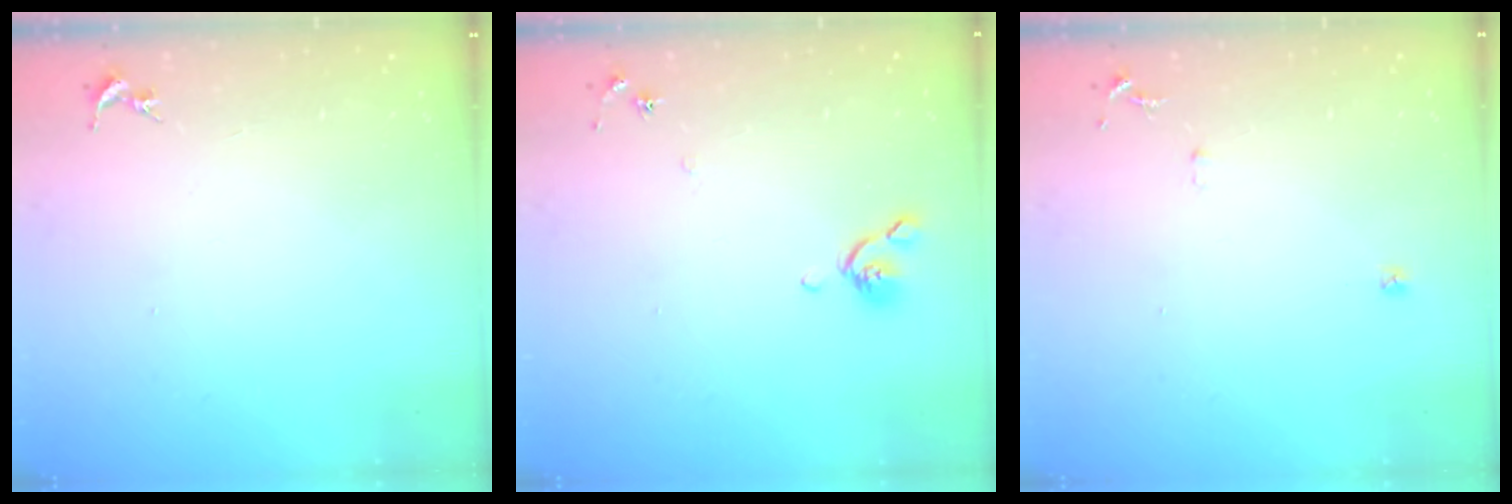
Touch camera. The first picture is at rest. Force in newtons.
{"total": 5.4, "press": 5.3, "slide": 1.1}
{"total": 5.6, "press": 5.5, "slide": 0.6}